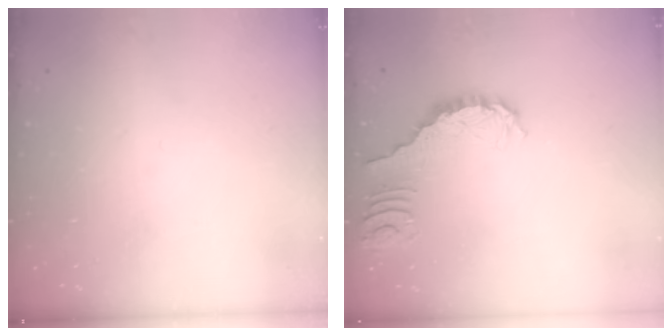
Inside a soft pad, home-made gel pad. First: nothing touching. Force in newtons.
{"total": 0.9, "press": 0.8, "slide": 0.2}